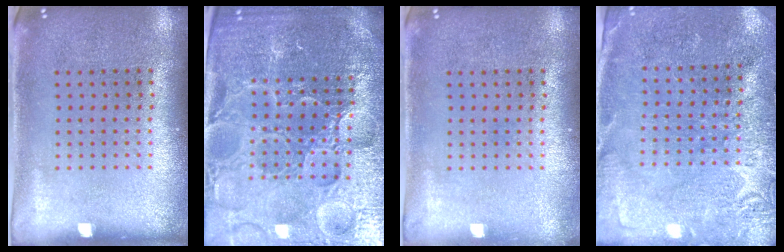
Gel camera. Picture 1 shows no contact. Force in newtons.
{"total": 5.7, "press": 5.2, "slide": 2.4}
{"total": 0.6, "press": 0.6, "slide": 0.1}
{"total": 2.8, "press": 2.8, "slide": 0.3}